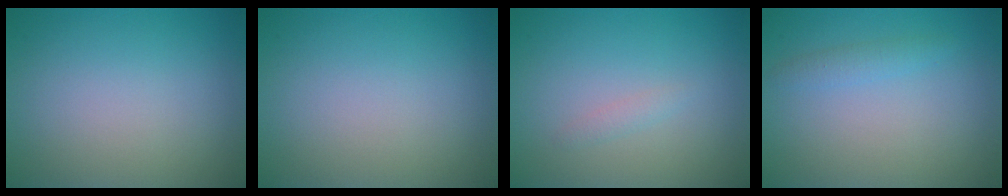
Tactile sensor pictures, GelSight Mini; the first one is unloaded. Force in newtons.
{"total": 0.0}
{"total": 0.7, "press": 0.7, "slide": 0.0}
{"total": 1.2, "press": 1.2, "slide": 0.1}